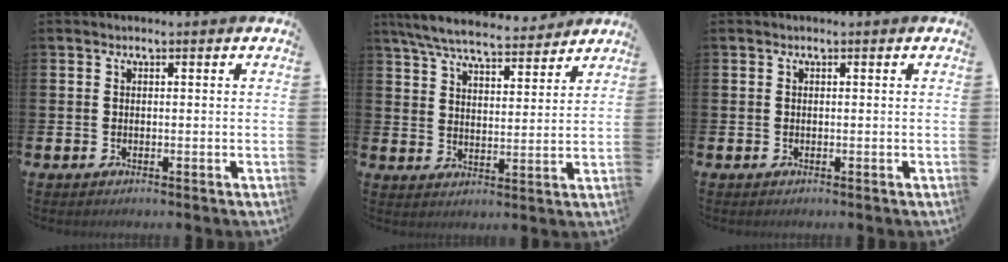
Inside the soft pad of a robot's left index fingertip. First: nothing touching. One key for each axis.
{"total": 7.3, "fx": 6.8, "fy": 1.2, "fz": 2.2, "tx": -0.074, "ty": -0.034, "tz": 0.123}
{"total": 0.0}